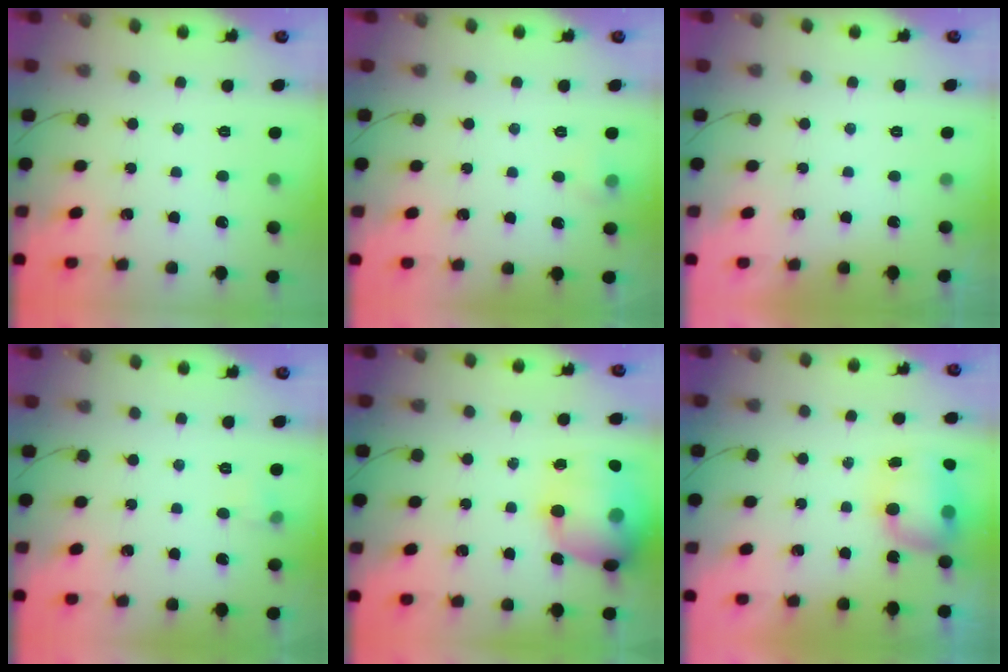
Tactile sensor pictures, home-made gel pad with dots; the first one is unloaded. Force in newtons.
{"total": 4.6, "press": 4.4, "slide": 1.3}
{"total": 0.0}
{"total": 3.7, "press": 3.5, "slide": 1.2}
{"total": 16.6, "press": 16.5, "slide": 1.7}
{"total": 11.8, "press": 9.4, "slide": 7.2}